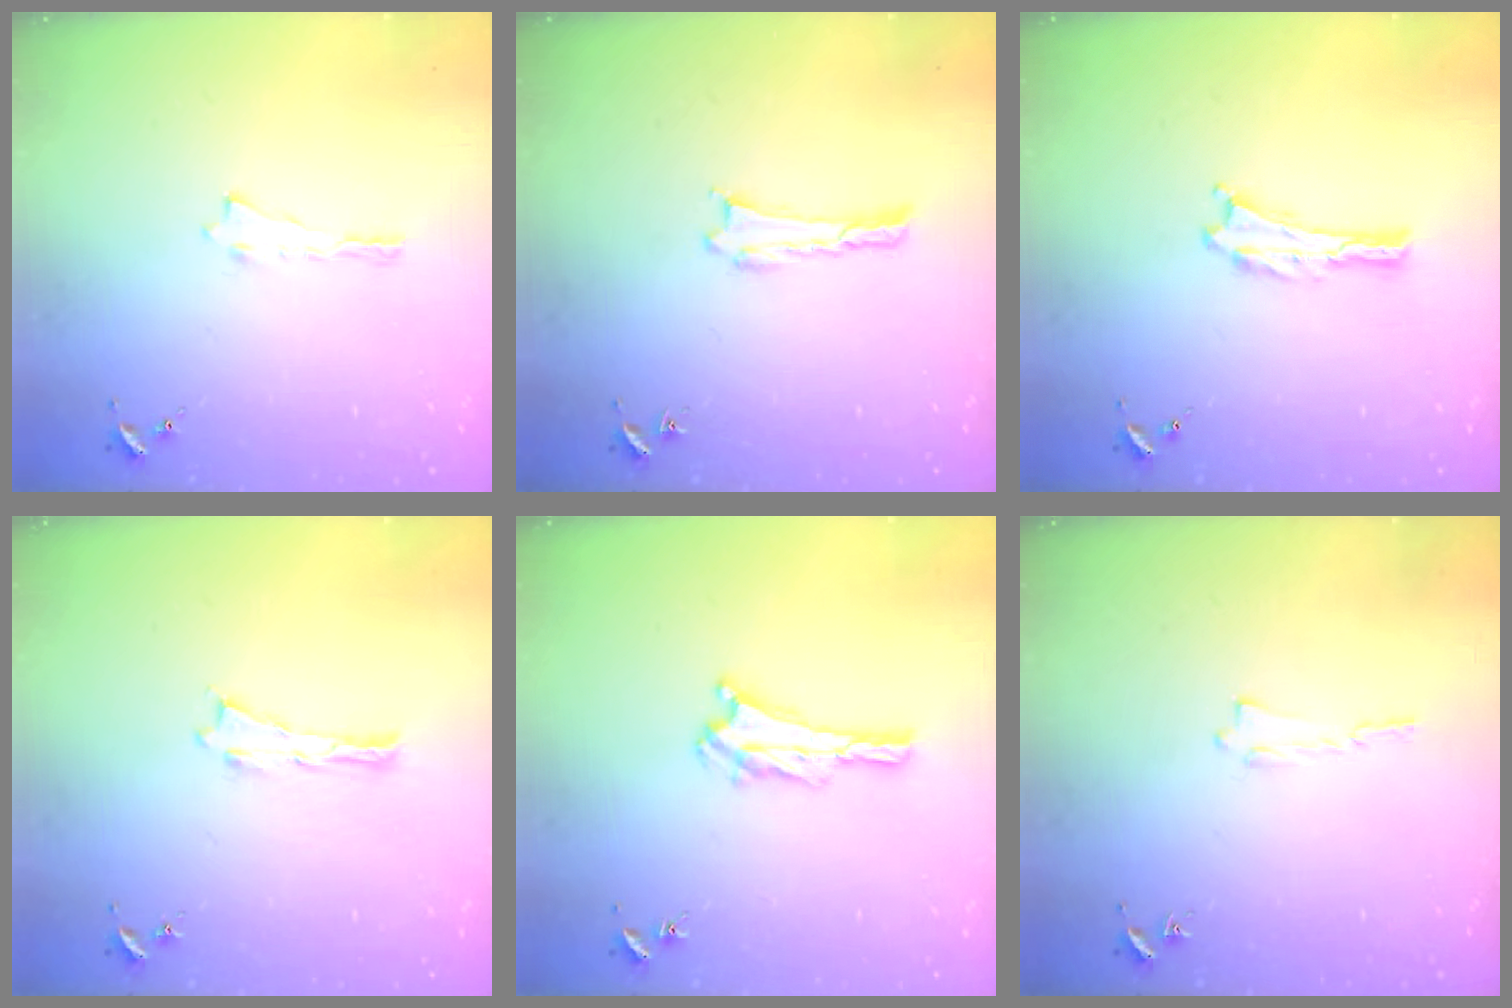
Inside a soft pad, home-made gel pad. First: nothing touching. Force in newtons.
{"total": 0.0}
{"total": 0.0}
{"total": 0.0}
{"total": 3.2, "press": 3.1, "slide": 0.3}
{"total": 0.0}